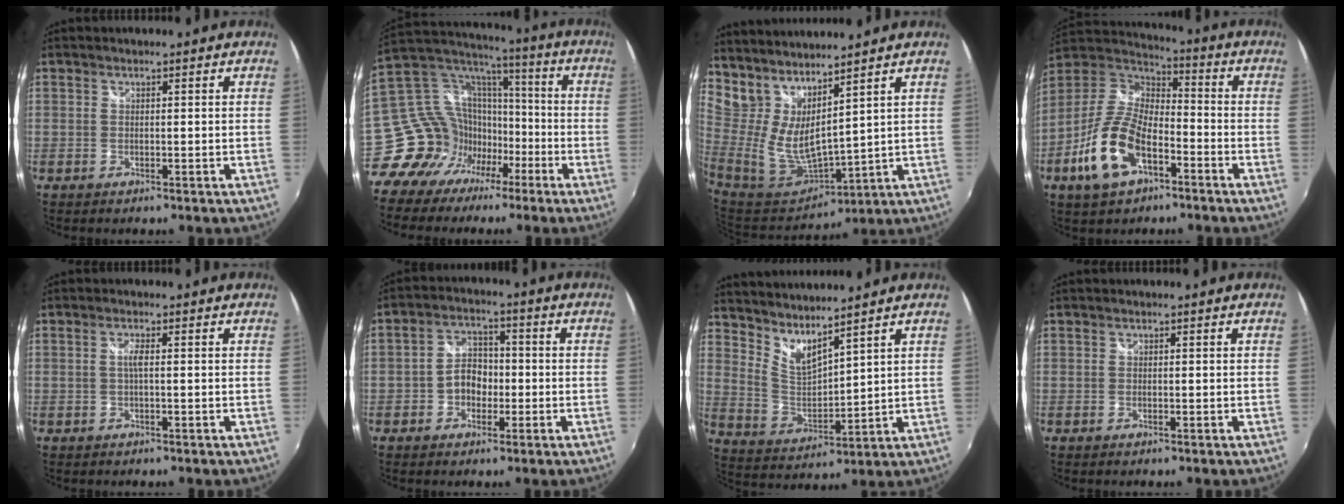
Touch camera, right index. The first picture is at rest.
{"total": 16.5, "force": [-9.0, 13.0, 4.8], "torque": [-0.110, 0.060, -0.150]}
{"total": 11.8, "force": [8.0, 3.1, 8.1], "torque": [-0.142, -0.020, 0.162]}
{"total": 15.9, "force": [-7.0, 8.3, 11.6], "torque": [-0.247, -0.007, -0.132]}
{"total": 1.6, "force": [-0.1, 0.0, 1.6], "torque": [-0.029, 0.001, -0.004]}
{"total": 5.8, "force": [-1.7, 4.5, 3.2], "torque": [-0.057, 0.016, -0.027]}
{"total": 8.3, "force": [7.1, 1.3, 4.0], "torque": [-0.074, -0.013, 0.140]}
{"total": 0.0}